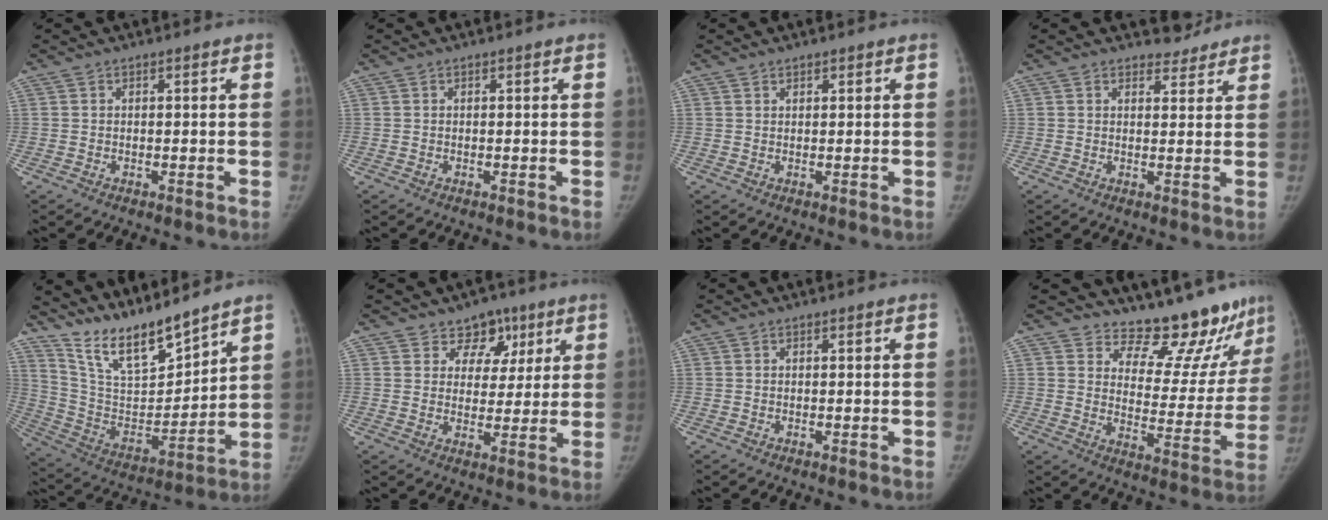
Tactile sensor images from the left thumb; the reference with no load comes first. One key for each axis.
{"total": 0.0}
{"total": 0.9, "fx": 0.7, "fy": 0.5, "fz": 0.1, "tx": 0.007, "ty": -0.005, "tz": 0.010}
{"total": 3.1, "fx": 2.8, "fy": 1.2, "fz": -0.2, "tx": 0.020, "ty": -0.023, "tz": 0.035}
{"total": 15.5, "fx": 13.6, "fy": 3.2, "fz": 6.8, "tx": -0.095, "ty": -0.084, "tz": 0.267}
{"total": 7.6, "fx": 4.6, "fy": 5.8, "fz": 1.8, "tx": 0.017, "ty": -0.018, "tz": 0.068}
{"total": 0.0}
{"total": 16.5, "fx": 15.2, "fy": 5.4, "fz": 3.6, "tx": 0.013, "ty": -0.141, "tz": 0.192}